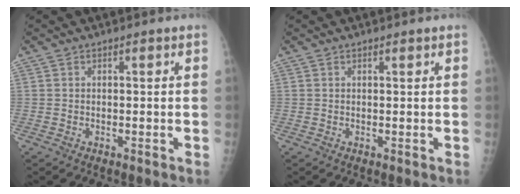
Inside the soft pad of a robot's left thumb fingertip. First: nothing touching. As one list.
[{"total": 0.6, "force": [0.4, 0.1, 0.4], "torque": [-0.006, -0.001, 0.006]}]